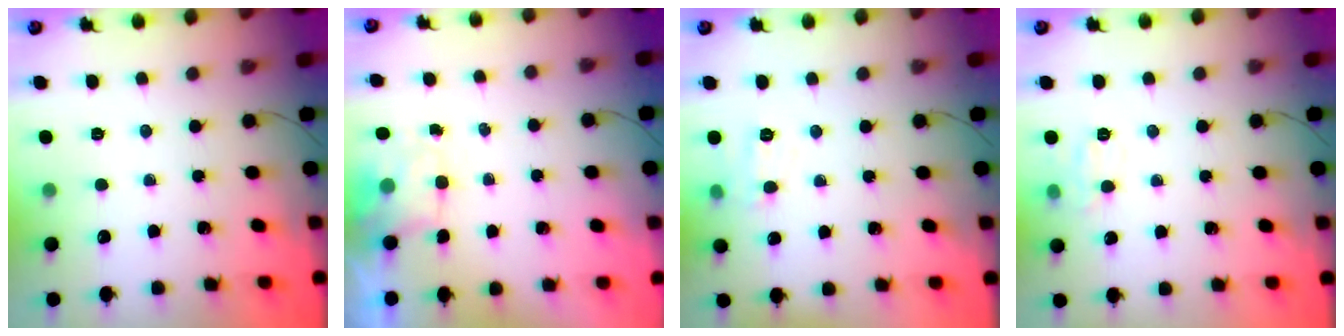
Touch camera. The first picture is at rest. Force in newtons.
{"total": 1.8, "press": 1.5, "slide": 1.0}
{"total": 6.5, "press": 6.4, "slide": 1.1}
{"total": 7.1, "press": 7.0, "slide": 1.2}